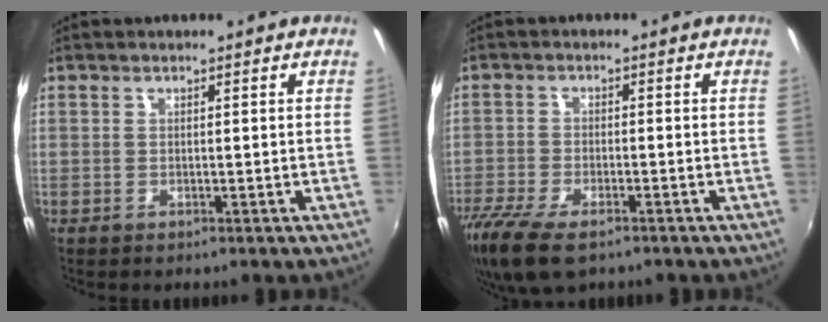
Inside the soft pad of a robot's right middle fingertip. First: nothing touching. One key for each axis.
{"total": 13.2, "fx": -9.1, "fy": 5.2, "fz": 7.9, "tx": -0.194, "ty": -0.051, "tz": -0.169}